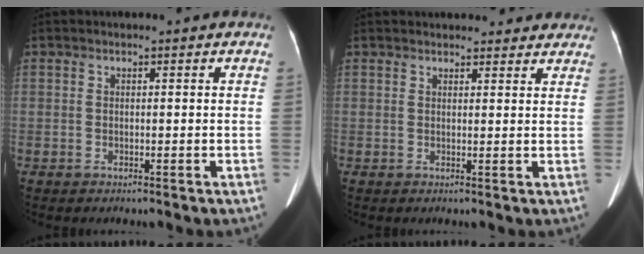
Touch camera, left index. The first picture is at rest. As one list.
[{"total": 10.3, "force": [9.5, 3.1, 2.7], "torque": [-0.006, 0.024, 0.103]}]